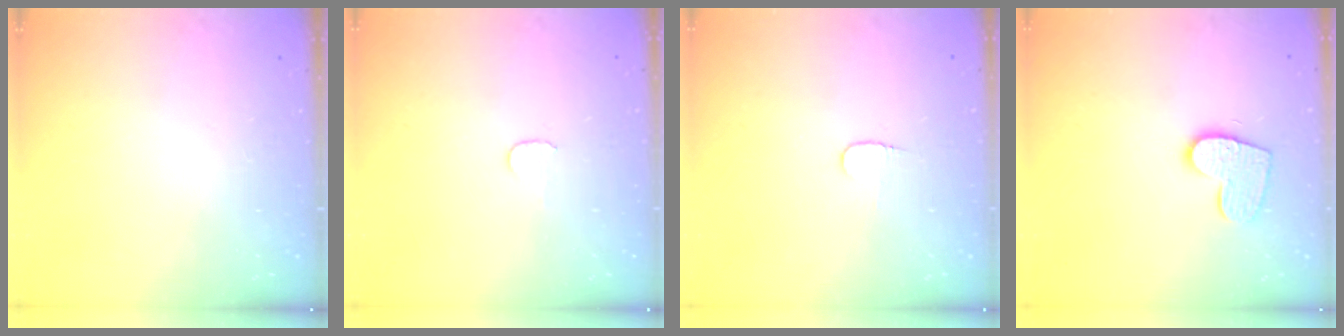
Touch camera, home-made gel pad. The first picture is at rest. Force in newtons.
{"total": 3.9, "press": 3.9, "slide": 0.3}
{"total": 3.7, "press": 3.7, "slide": 0.3}
{"total": 10.6, "press": 10.5, "slide": 0.8}